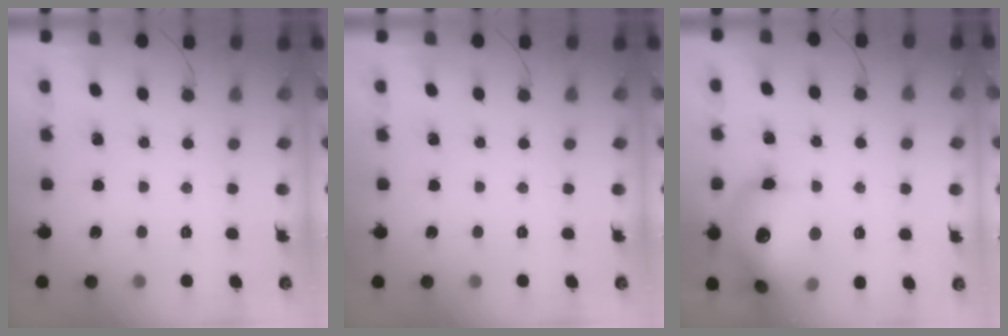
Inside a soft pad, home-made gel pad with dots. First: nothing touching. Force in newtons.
{"total": 0.0}
{"total": 20.3, "press": 20.2, "slide": 2.0}